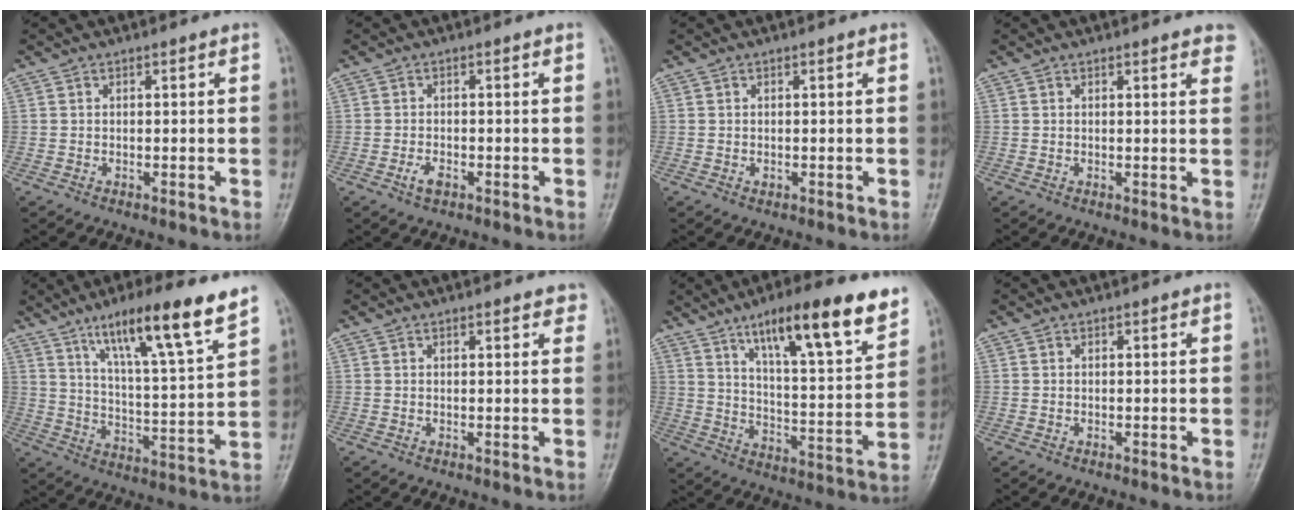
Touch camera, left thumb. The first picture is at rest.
{"total": 2.2, "force": [-1.1, 1.1, 1.6], "torque": [-0.034, 0.007, -0.019]}
{"total": 0.6, "force": [0.0, 0.3, 0.5], "torque": [-0.008, 0.005, 0.004]}
{"total": 4.0, "force": [3.0, 1.0, 2.4], "torque": [-0.013, -0.003, 0.024]}
{"total": 16.6, "force": [11.0, 1.6, 12.4], "torque": [-0.188, -0.054, 0.181]}
{"total": 2.4, "force": [1.7, 0.9, 1.5], "torque": [-0.004, -0.001, 0.017]}
{"total": 18.8, "force": [11.9, 4.1, 13.9], "torque": [-0.183, -0.054, 0.190]}
{"total": 0.0}